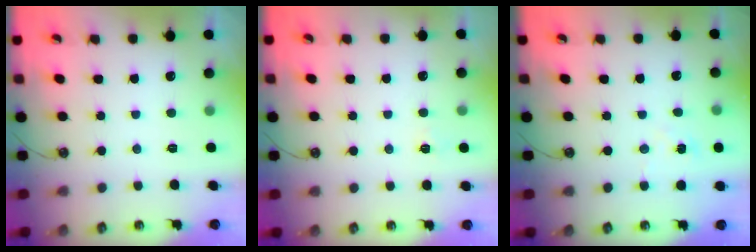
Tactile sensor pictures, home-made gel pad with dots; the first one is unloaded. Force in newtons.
{"total": 2.8, "press": 2.8, "slide": 0.3}
{"total": 3.9, "press": 3.9, "slide": 0.3}